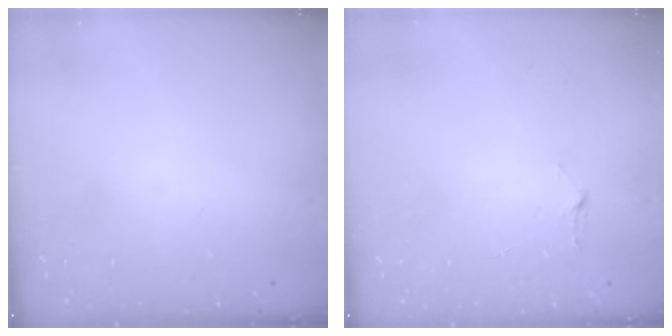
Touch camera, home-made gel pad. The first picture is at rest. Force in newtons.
{"total": 2.9, "press": 2.9, "slide": 0.3}